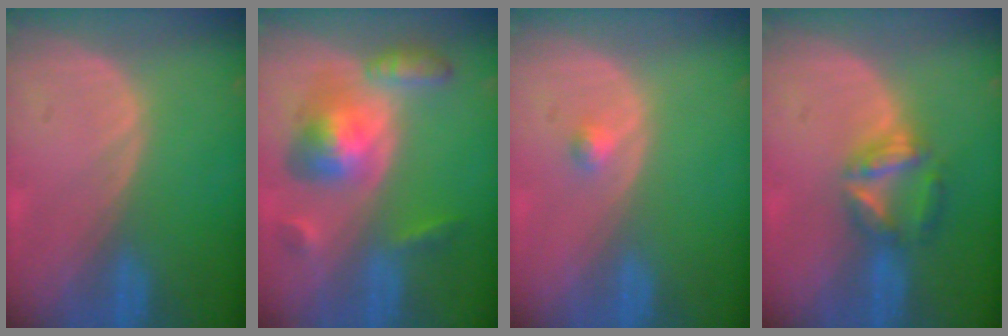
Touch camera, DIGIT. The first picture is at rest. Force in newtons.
{"total": 8.1, "press": 8.1, "slide": 0.5}
{"total": 1.3, "press": 1.1, "slide": 0.7}
{"total": 6.0, "press": 5.4, "slide": 2.4}